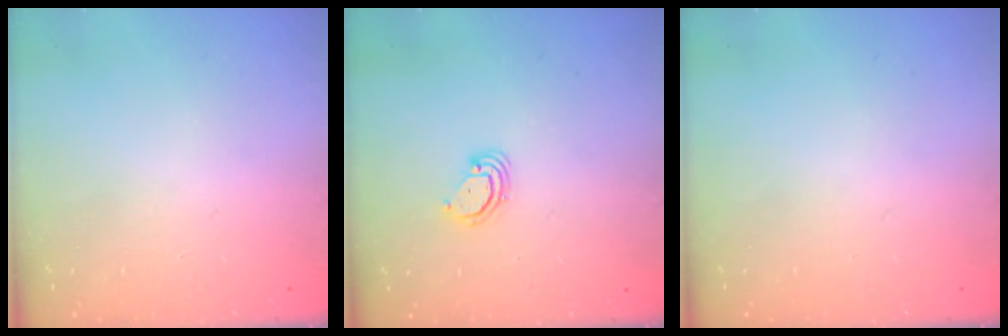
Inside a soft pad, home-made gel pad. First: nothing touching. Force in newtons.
{"total": 2.9, "press": 2.9, "slide": 0.2}
{"total": 0.0}